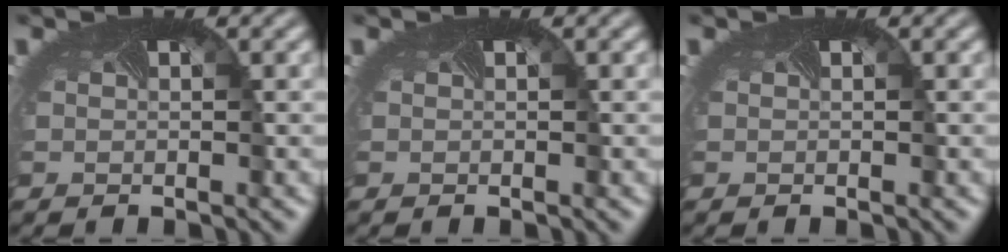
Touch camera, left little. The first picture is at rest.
{"total": 0.0}
{"total": 0.0}